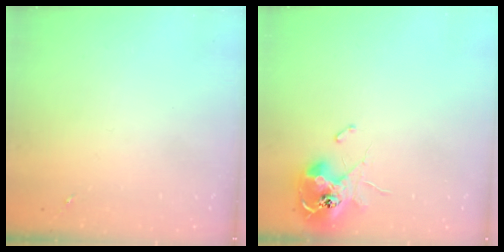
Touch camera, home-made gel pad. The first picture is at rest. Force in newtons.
{"total": 12.7, "press": 12.6, "slide": 1.5}